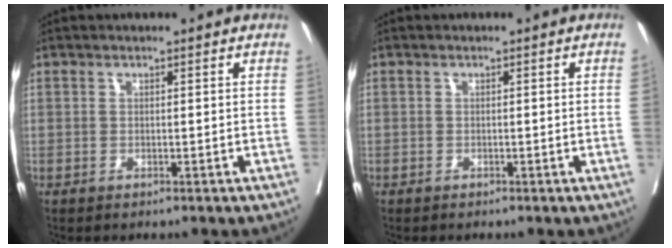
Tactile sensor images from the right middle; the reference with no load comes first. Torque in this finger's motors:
{"motor_torque": [1.01, -1.13, 0.10, -0.21]}